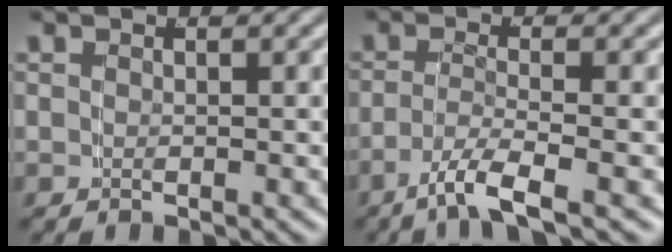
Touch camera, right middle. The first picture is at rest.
{"total": 3.8, "force": [-2.4, 0.3, 2.9], "torque": [-0.056, -0.012, -0.035]}